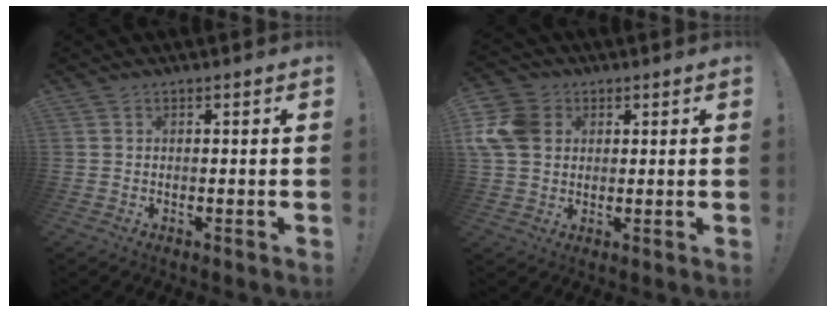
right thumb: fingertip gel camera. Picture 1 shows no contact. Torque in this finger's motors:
{"motor_torque": [0.26, 0.28, 0.21, 0.01, 0.09]}